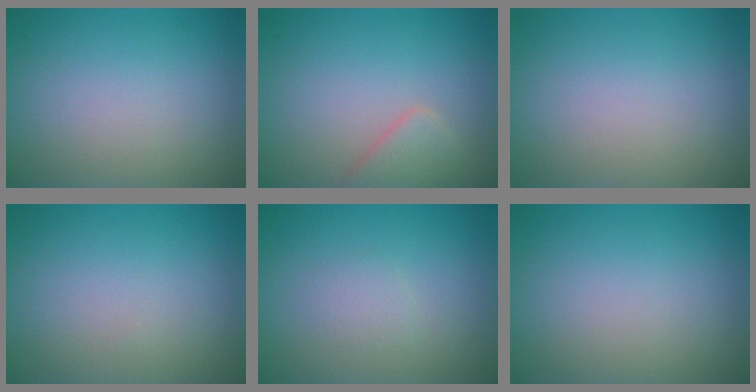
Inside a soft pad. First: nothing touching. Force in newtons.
{"total": 2.3, "press": 2.3, "slide": 0.1}
{"total": 0.0}
{"total": 0.0}
{"total": 1.0, "press": 1.0, "slide": 0.0}
{"total": 0.0}